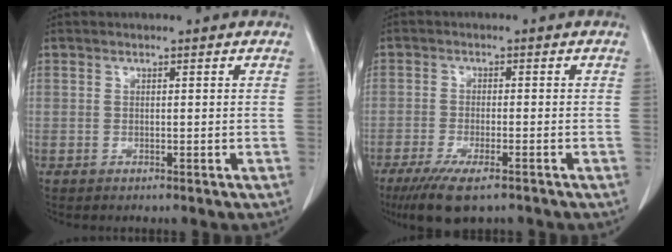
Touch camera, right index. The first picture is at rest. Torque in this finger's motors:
{"motor_torque": [0.80, -0.74, 0.37, 0.12]}